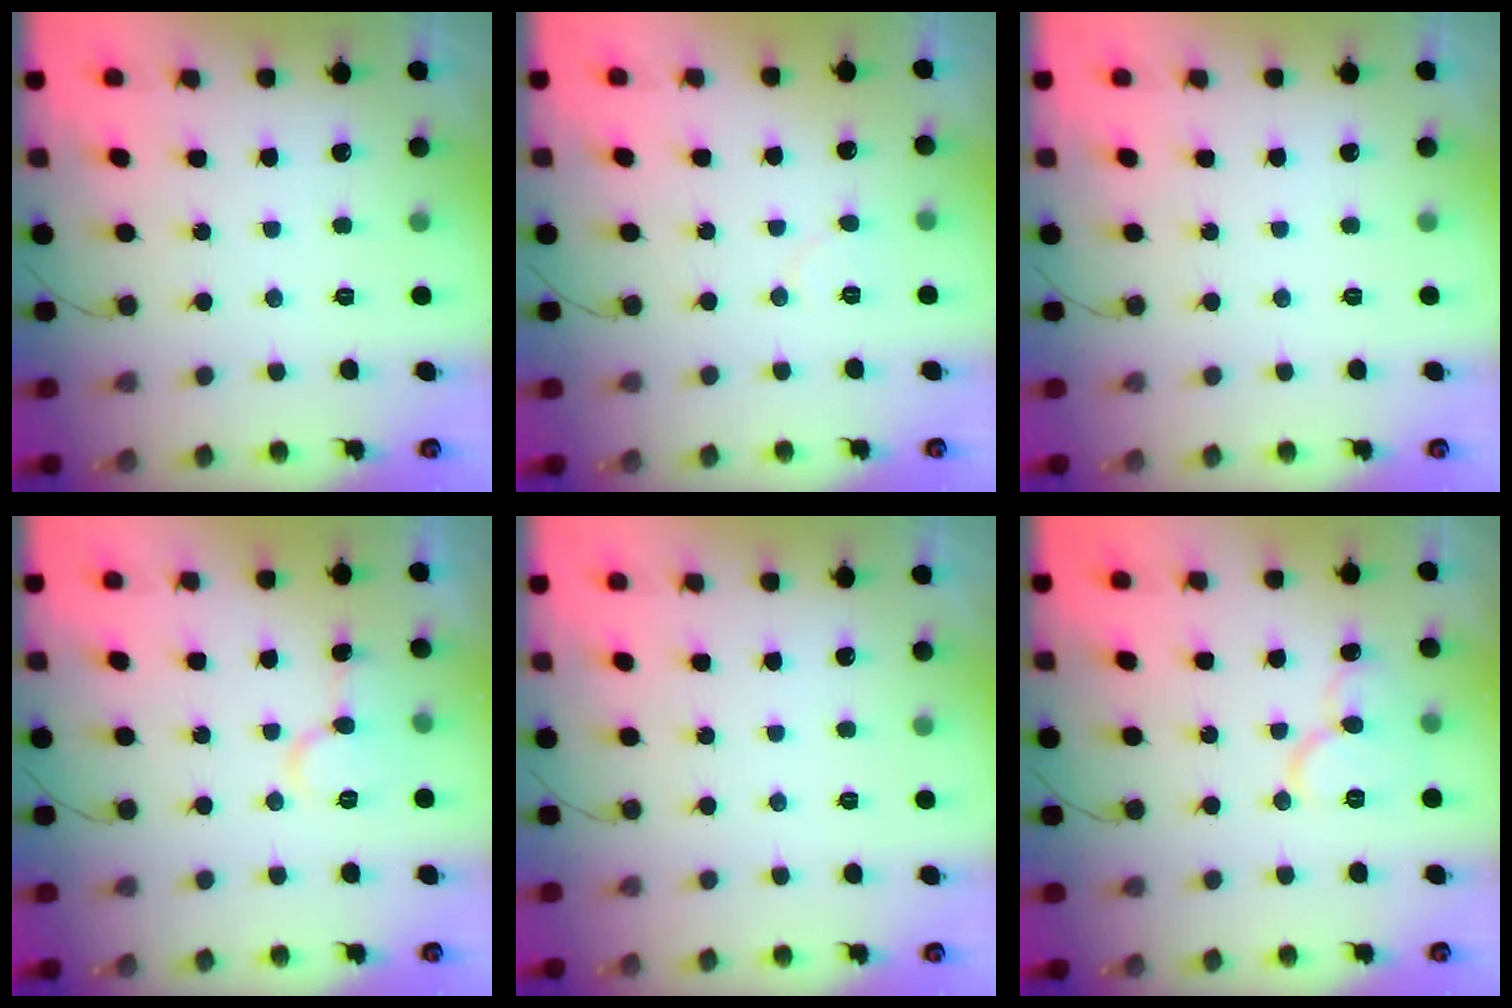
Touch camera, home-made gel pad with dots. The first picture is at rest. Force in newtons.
{"total": 3.6, "press": 3.6, "slide": 0.4}
{"total": 0.0}
{"total": 8.3, "press": 8.3, "slide": 0.5}
{"total": 0.0}
{"total": 9.0, "press": 8.9, "slide": 1.0}